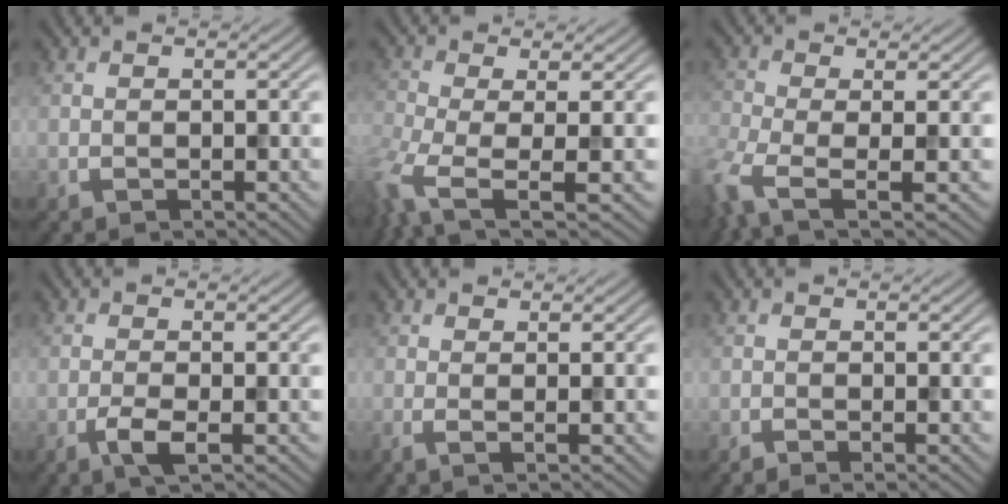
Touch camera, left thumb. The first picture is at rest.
{"total": 6.7, "force": [-2.6, 2.2, 5.7], "torque": [-0.131, -0.020, -0.050]}
{"total": 5.9, "force": [-3.1, 1.9, 4.7], "torque": [-0.111, -0.019, -0.061]}
{"total": 2.3, "force": [-1.4, 0.4, 1.8], "torque": [-0.034, -0.002, -0.029]}
{"total": 1.7, "force": [0.2, 0.5, 1.6], "torque": [-0.022, 0.001, 0.003]}
{"total": 1.4, "force": [-0.5, 0.3, 1.3], "torque": [-0.014, -0.004, -0.013]}